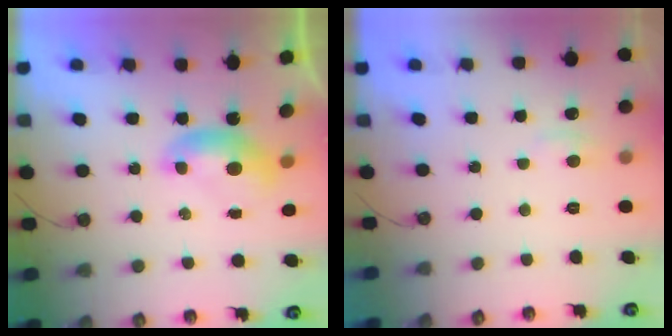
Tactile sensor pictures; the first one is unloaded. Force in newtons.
{"total": 2.5, "press": 2.5, "slide": 0.6}